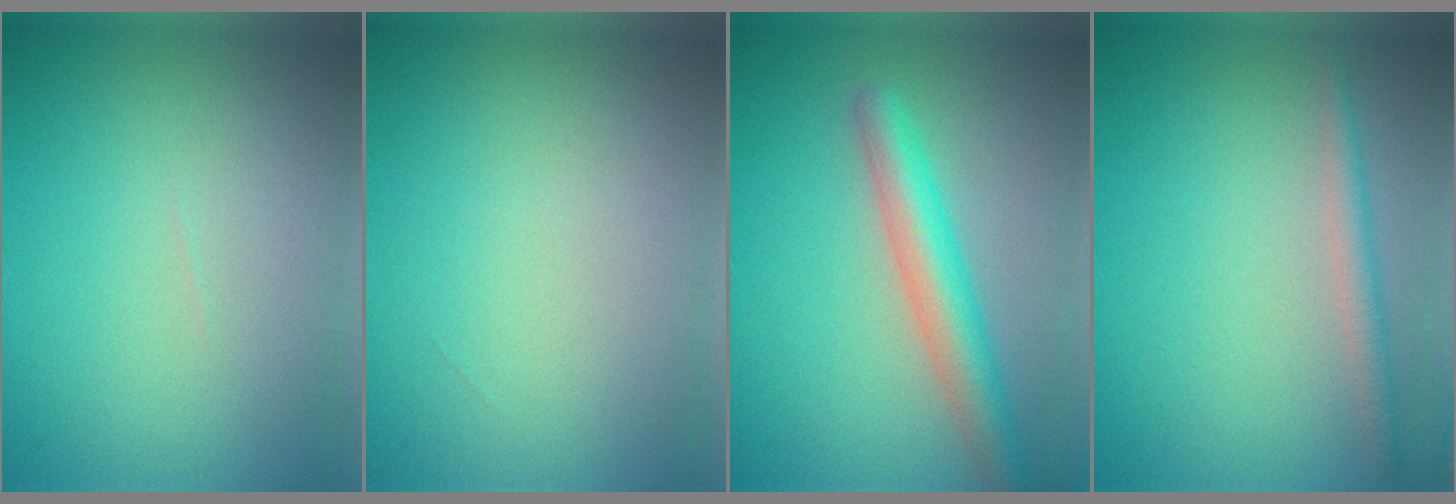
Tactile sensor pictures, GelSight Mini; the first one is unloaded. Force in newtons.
{"total": 0.0}
{"total": 4.9, "press": 4.9, "slide": 0.2}
{"total": 1.9, "press": 1.9, "slide": 0.0}